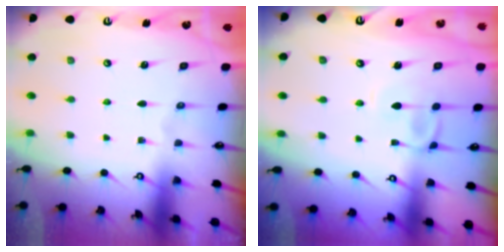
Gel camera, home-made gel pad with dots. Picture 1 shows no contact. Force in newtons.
{"total": 2.7, "press": 2.7, "slide": 0.5}